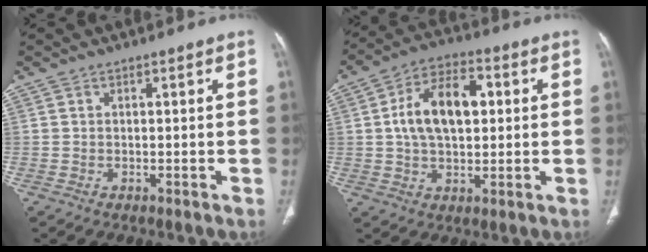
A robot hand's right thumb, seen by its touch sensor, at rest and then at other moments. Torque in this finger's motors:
{"motor_torque": [1.27, 1.55, 0.52, -0.49, 0.30]}